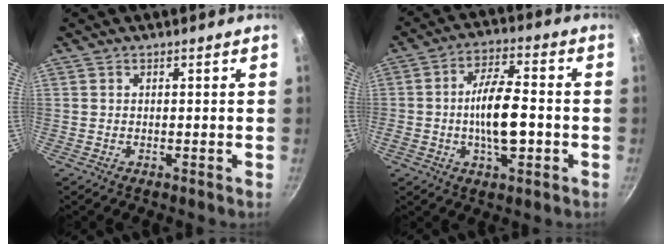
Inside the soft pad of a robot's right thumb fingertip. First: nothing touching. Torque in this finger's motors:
{"motor_torque": [1.51, 1.28, 1.64, -1.12, 0.51]}